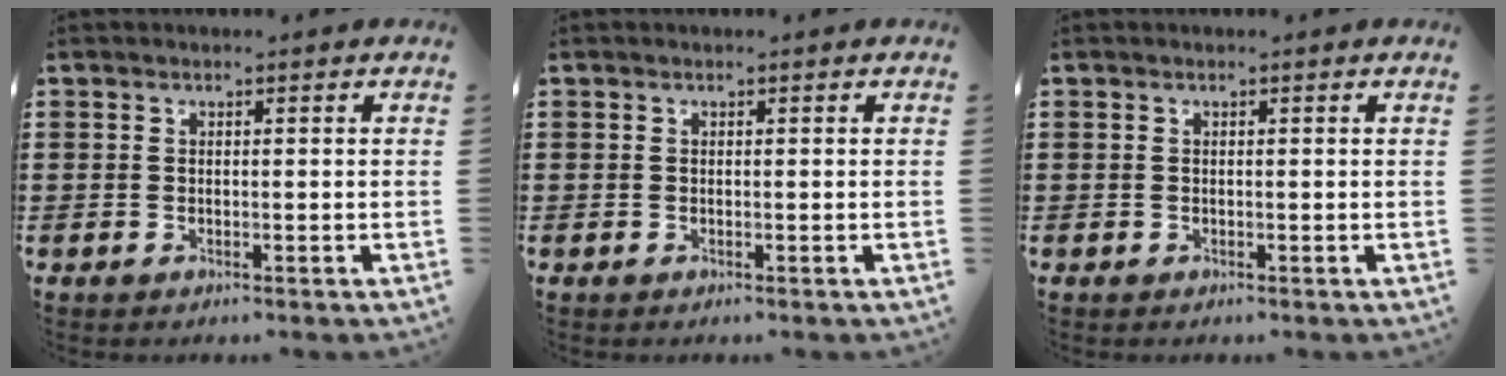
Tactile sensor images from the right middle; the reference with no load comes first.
{"total": 0.0}
{"total": 0.0}